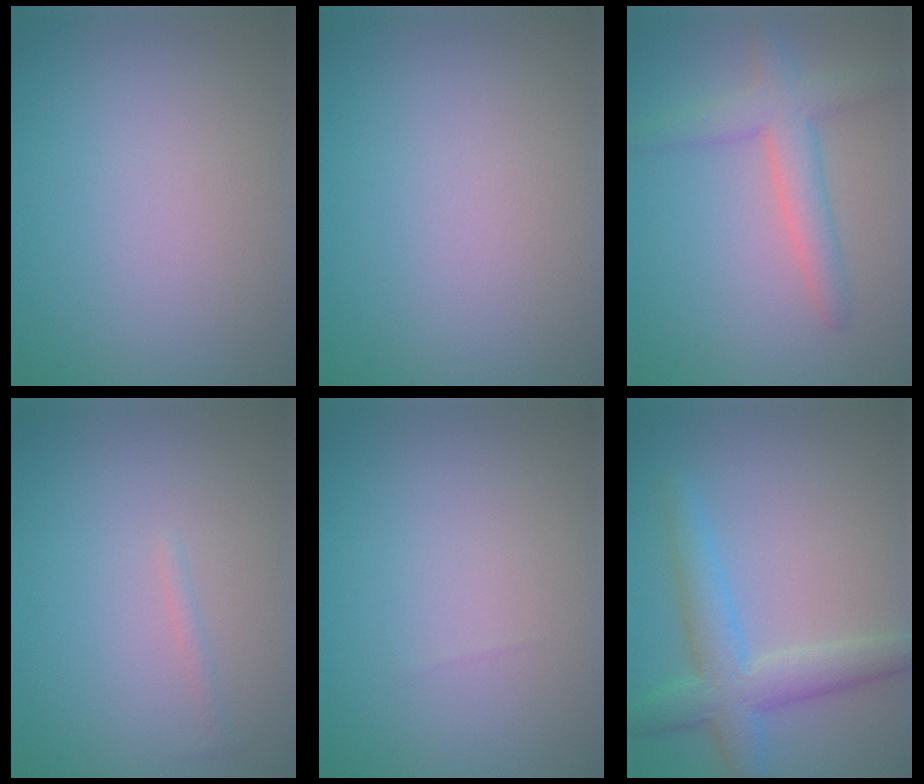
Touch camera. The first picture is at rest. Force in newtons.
{"total": 0.0}
{"total": 3.7, "press": 3.7, "slide": 0.1}
{"total": 0.6, "press": 0.6, "slide": 0.0}
{"total": 0.0}
{"total": 4.7, "press": 4.7, "slide": 0.1}